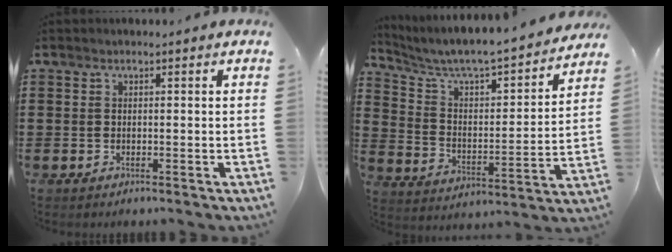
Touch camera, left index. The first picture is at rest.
{"total": 5.2, "force": [4.6, 0.6, 2.2], "torque": [-0.068, -0.046, 0.071]}